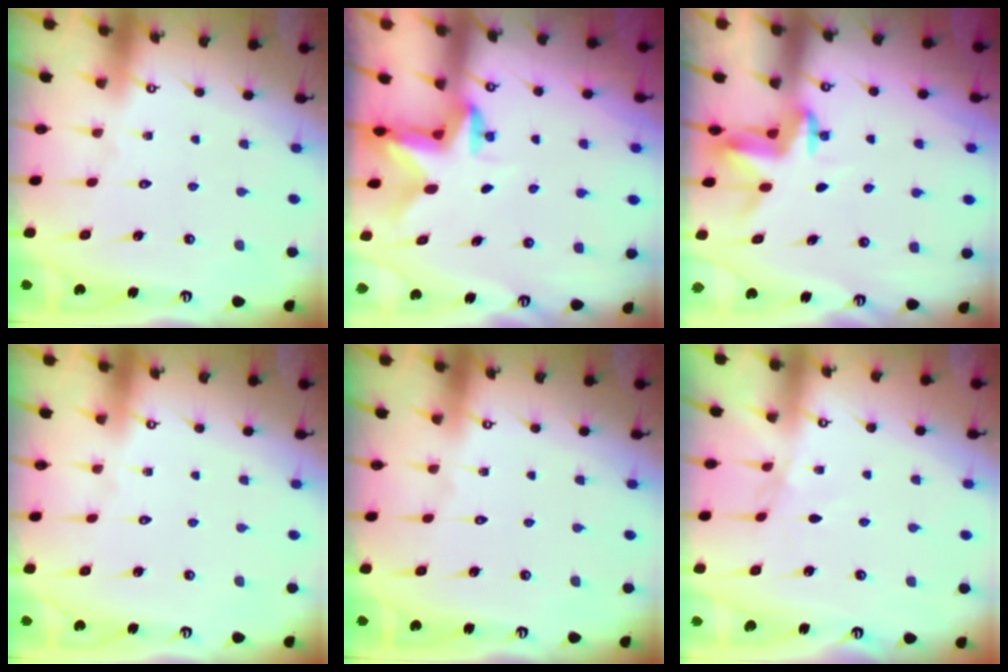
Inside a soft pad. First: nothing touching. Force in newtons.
{"total": 2.7, "press": 2.7, "slide": 0.5}
{"total": 3.7, "press": 3.6, "slide": 0.2}
{"total": 0.0}
{"total": 0.0}
{"total": 2.5, "press": 2.5, "slide": 0.5}